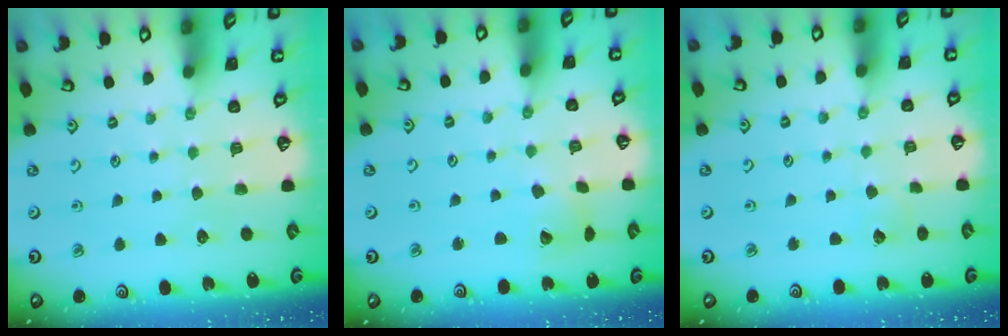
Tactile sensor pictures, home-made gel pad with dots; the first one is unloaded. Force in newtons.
{"total": 4.9, "press": 4.9, "slide": 0.6}
{"total": 2.2, "press": 2.2, "slide": 0.2}